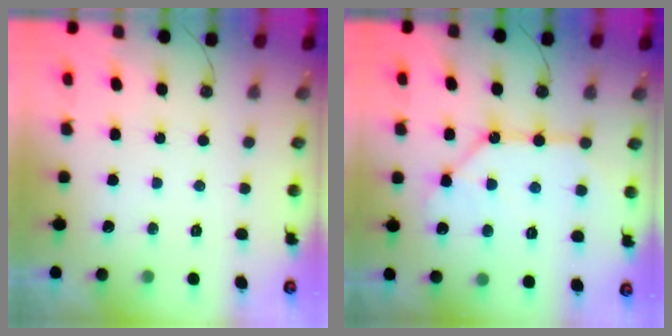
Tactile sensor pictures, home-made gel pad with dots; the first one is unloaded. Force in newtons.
{"total": 13.1, "press": 13.1, "slide": 1.5}